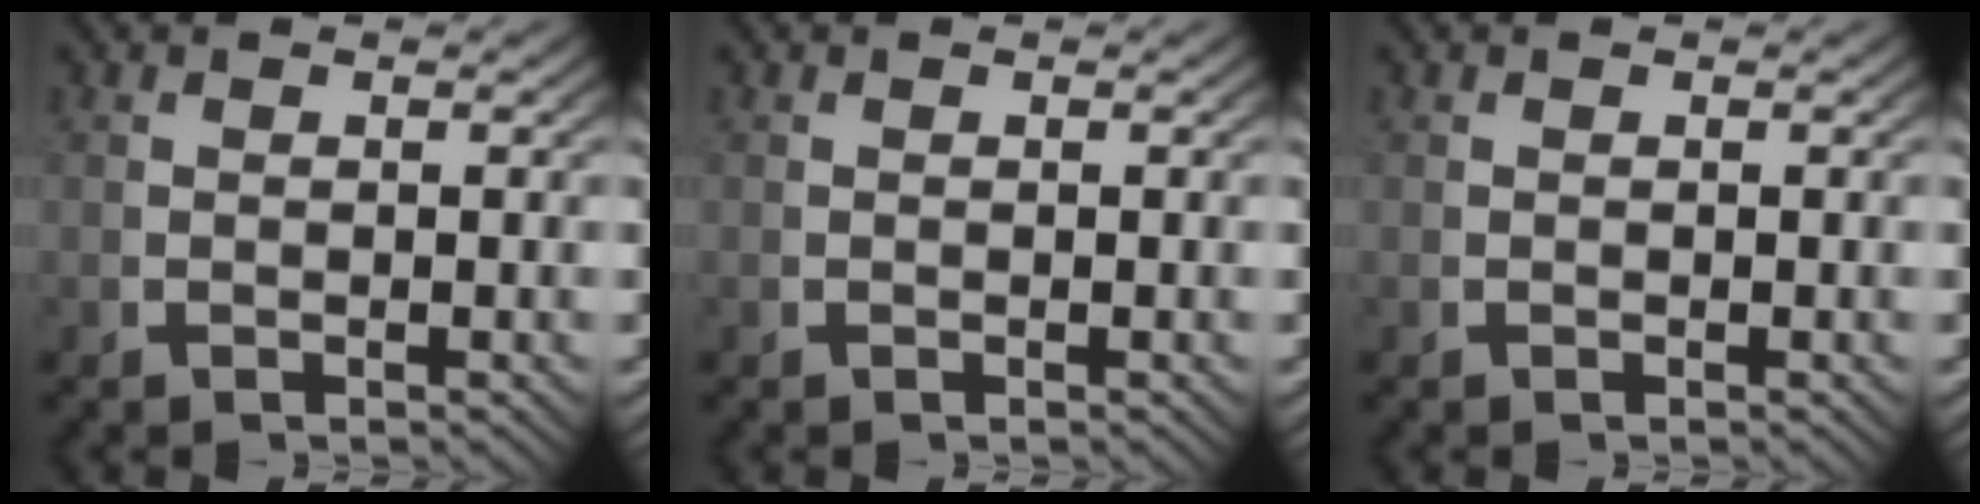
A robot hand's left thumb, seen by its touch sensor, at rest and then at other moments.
{"total": 0.0}
{"total": 0.0}